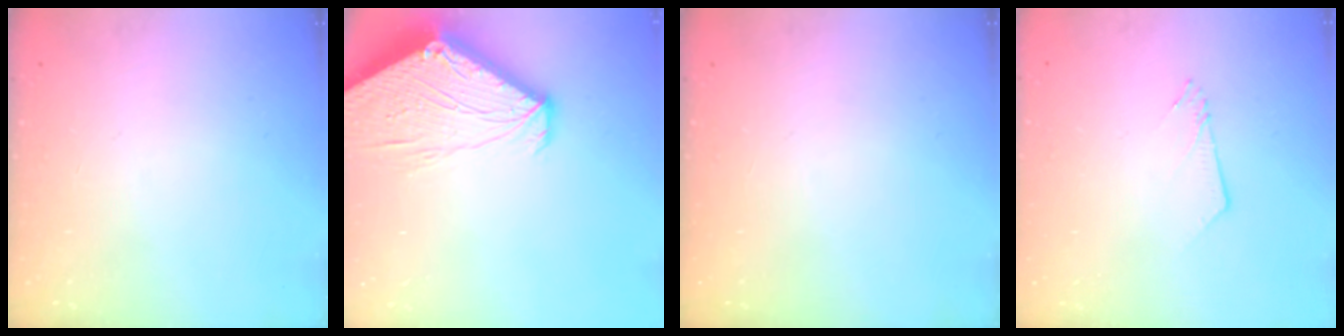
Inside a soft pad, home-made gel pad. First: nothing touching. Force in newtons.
{"total": 6.7, "press": 6.7, "slide": 0.5}
{"total": 0.0}
{"total": 4.2, "press": 4.2, "slide": 0.2}